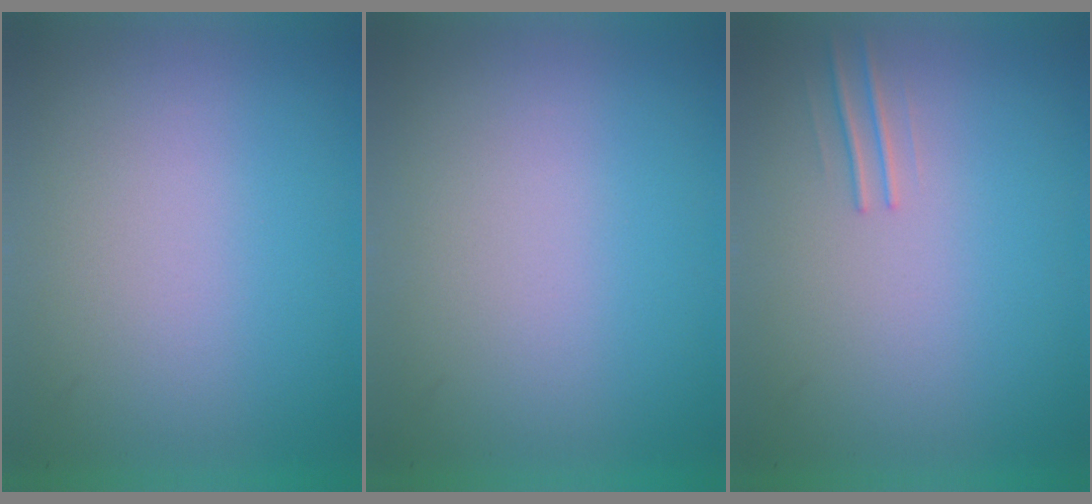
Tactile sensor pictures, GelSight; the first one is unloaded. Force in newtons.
{"total": 0.0}
{"total": 1.1}